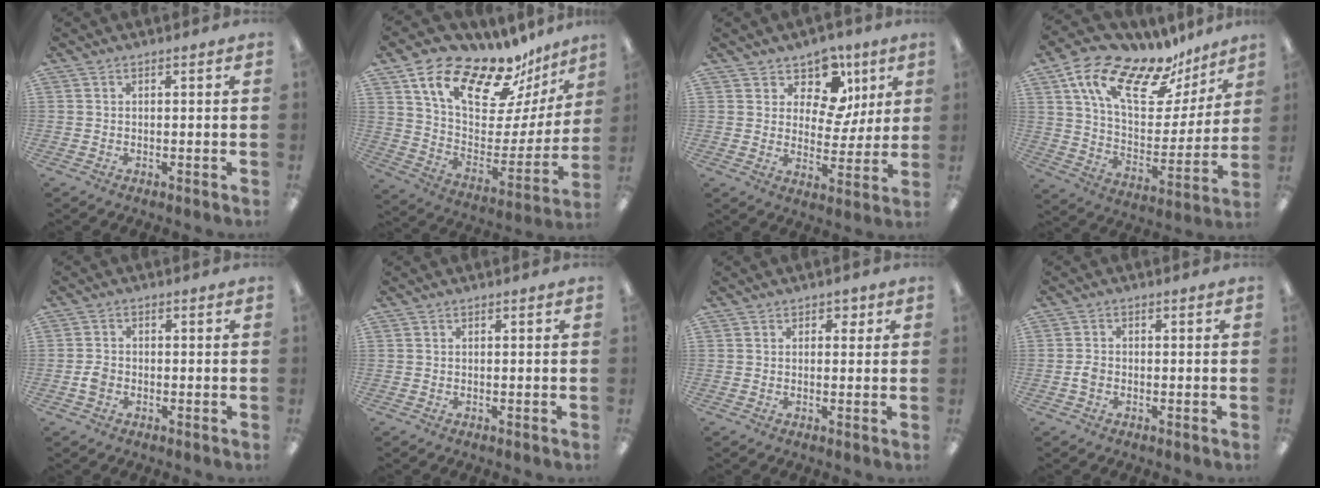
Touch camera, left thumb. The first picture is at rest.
{"total": 20.4, "force": [15.4, 7.9, 10.7], "torque": [-0.182, -0.114, 0.266]}
{"total": 12.1, "force": [7.2, 7.8, 5.7], "torque": [-0.090, -0.040, 0.134]}
{"total": 20.3, "force": [13.6, 8.9, 12.3], "torque": [-0.214, -0.078, 0.235]}
{"total": 2.7, "force": [-0.8, 2.2, 1.4], "torque": [-0.024, 0.006, -0.017]}
{"total": 0.0}
{"total": 2.1, "force": [1.0, 1.7, 0.8], "torque": [-0.001, -0.002, 0.014]}
{"total": 2.2, "force": [-0.6, 1.7, 1.3], "torque": [-0.023, 0.005, -0.013]}